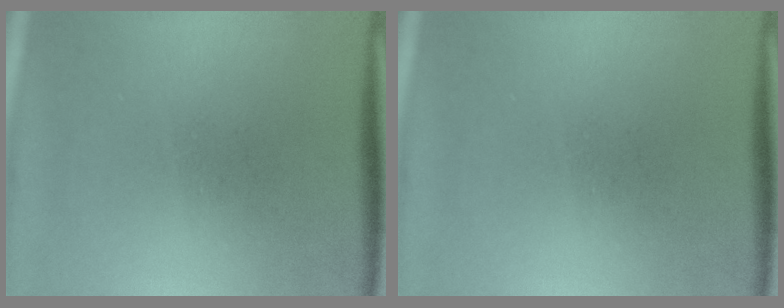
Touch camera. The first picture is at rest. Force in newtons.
{"total": 0.0}